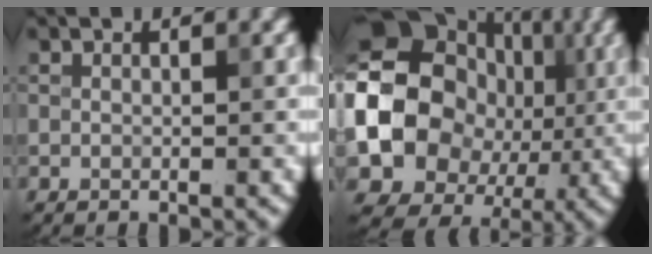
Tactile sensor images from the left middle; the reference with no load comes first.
{"total": 15.5, "force": [-1.0, 13.1, 8.1], "torque": [-0.162, -0.011, -0.029]}